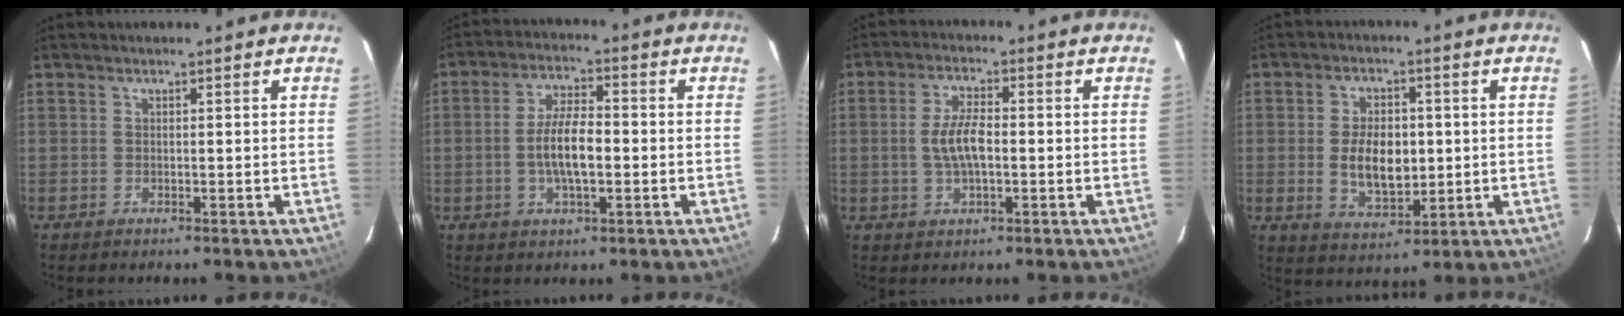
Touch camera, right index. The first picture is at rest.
{"total": 7.9, "force": [-1.3, 2.8, 7.3], "torque": [-0.140, 0.004, -0.022]}
{"total": 6.1, "force": [-0.6, 2.4, 5.6], "torque": [-0.110, 0.004, -0.009]}
{"total": 9.2, "force": [-0.2, 5.1, 7.6], "torque": [-0.142, -0.001, 0.004]}